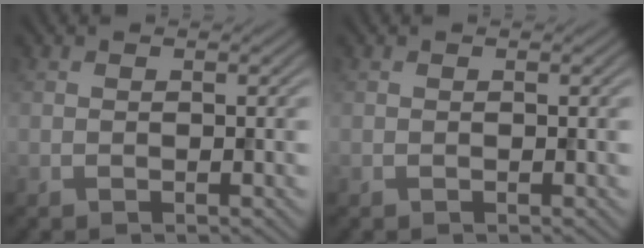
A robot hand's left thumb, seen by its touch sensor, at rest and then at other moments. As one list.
[{"total": 0.0}]